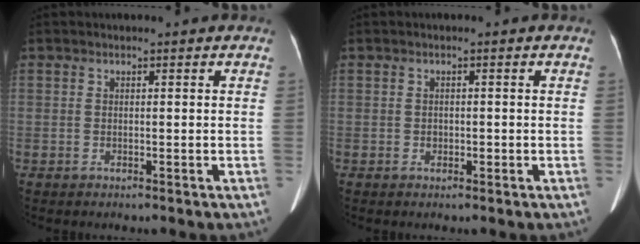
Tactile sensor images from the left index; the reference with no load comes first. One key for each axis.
{"total": 0.8, "fx": -0.3, "fy": 0.7, "fz": 0.4, "tx": -0.007, "ty": 0.002, "tz": -0.004}